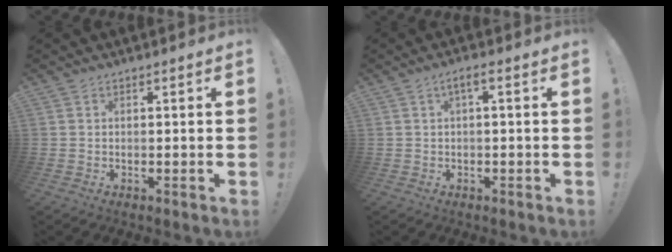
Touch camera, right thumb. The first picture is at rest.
{"total": 2.3, "force": [-0.5, 0.2, 2.3], "torque": [-0.044, 0.004, -0.010]}